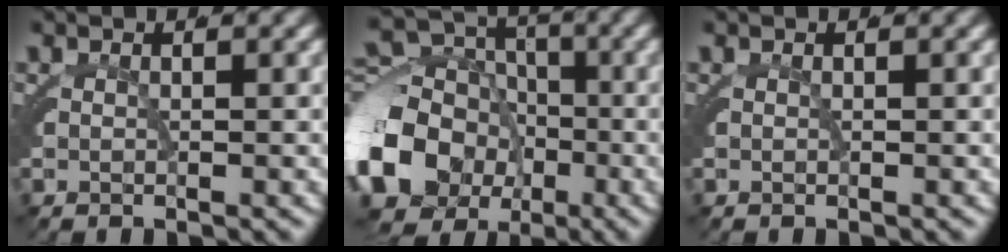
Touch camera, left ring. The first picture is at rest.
{"total": 13.6, "force": [-3.2, 11.8, 6.1], "torque": [-0.126, -0.049, -0.047]}
{"total": 0.0}